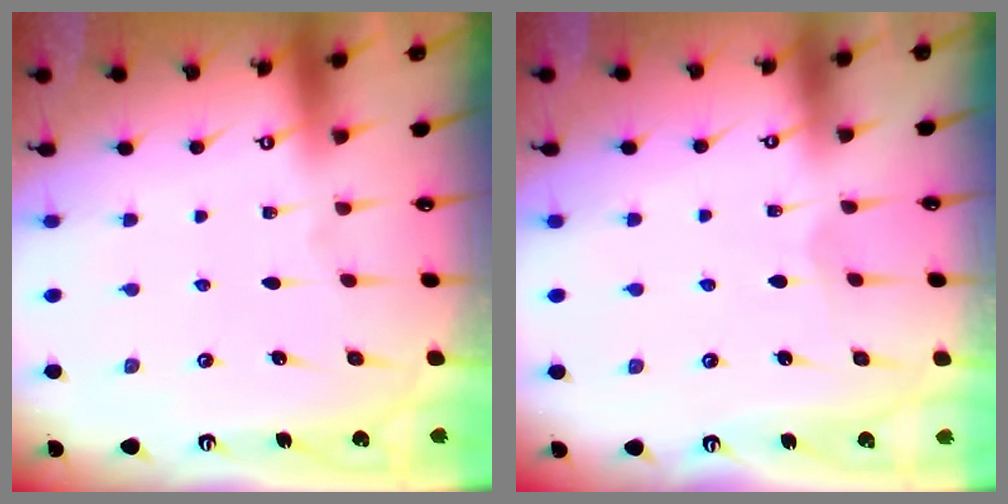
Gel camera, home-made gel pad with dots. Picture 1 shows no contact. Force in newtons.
{"total": 2.8, "press": 2.8, "slide": 0.2}